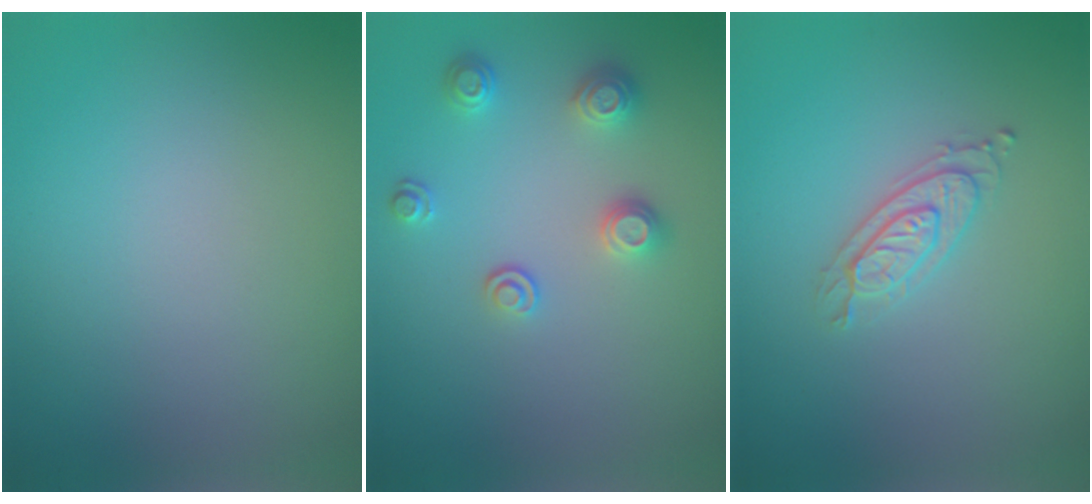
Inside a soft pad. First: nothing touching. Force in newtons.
{"total": 2.3, "press": 2.3, "slide": 0.6}
{"total": 2.4, "press": 2.2, "slide": 0.9}